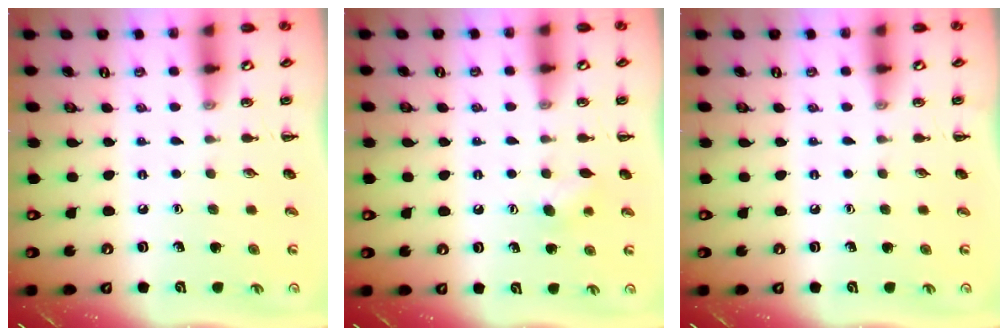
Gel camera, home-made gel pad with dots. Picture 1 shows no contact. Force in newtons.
{"total": 6.3, "press": 6.1, "slide": 1.5}
{"total": 0.0}